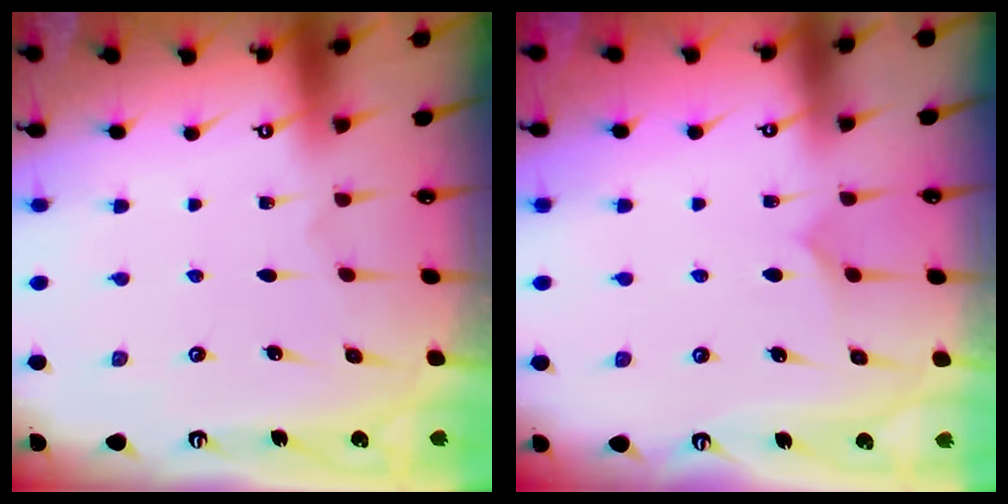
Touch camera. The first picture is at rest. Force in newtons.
{"total": 3.9, "press": 3.9, "slide": 0.4}